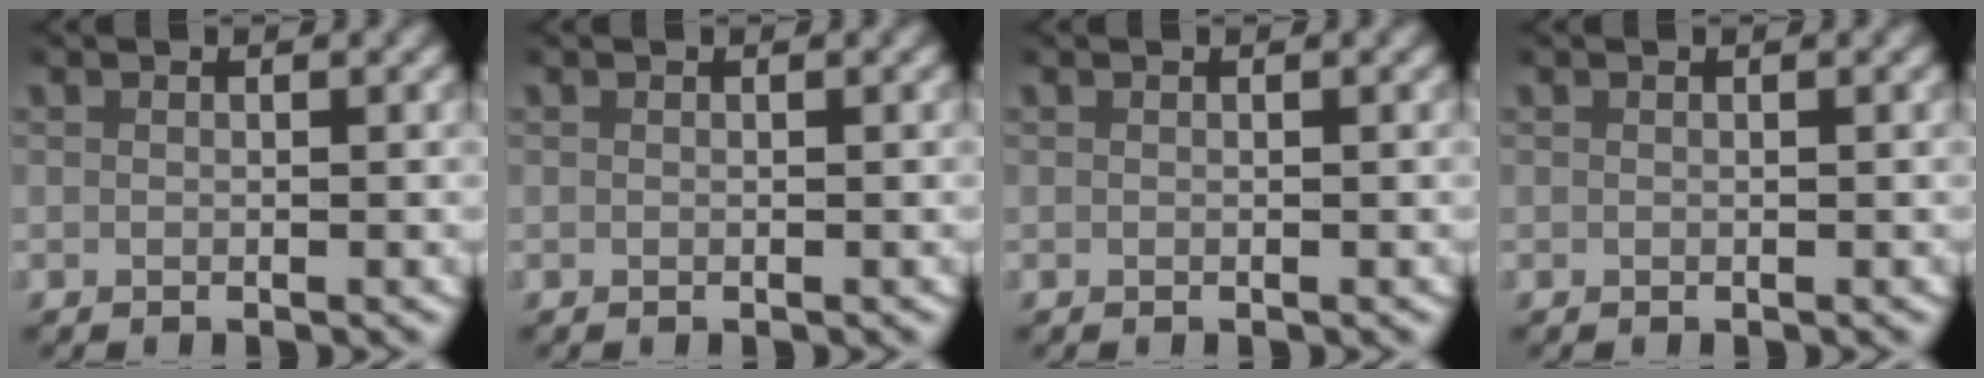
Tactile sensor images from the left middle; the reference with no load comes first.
{"total": 0.0}
{"total": 0.0}
{"total": 0.0}